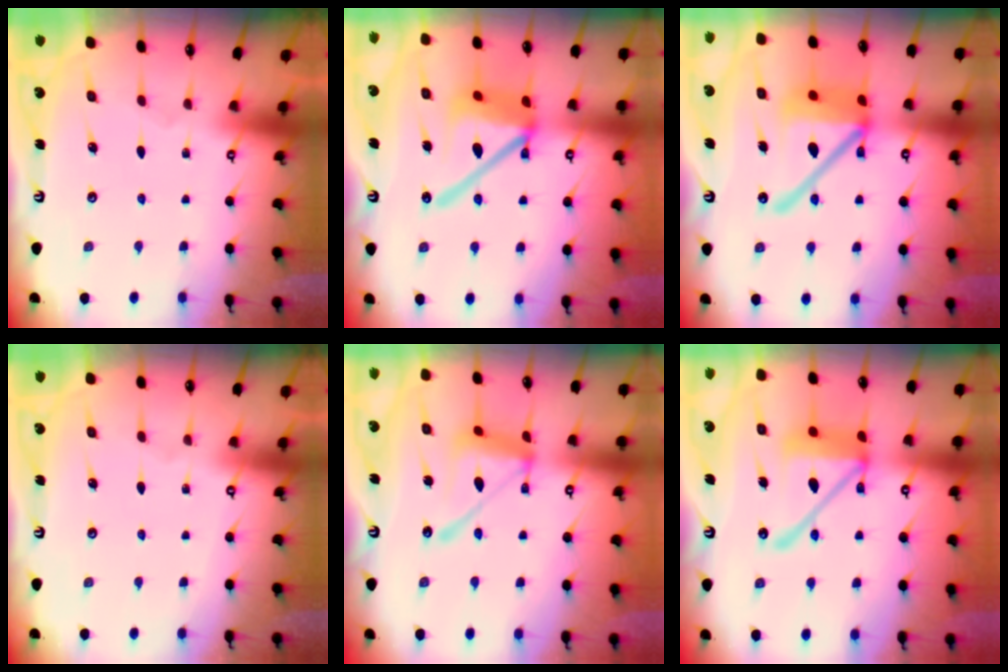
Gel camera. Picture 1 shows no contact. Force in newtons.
{"total": 16.5, "press": 16.4, "slide": 2.0}
{"total": 18.1, "press": 17.9, "slide": 2.6}
{"total": 0.0}
{"total": 14.3, "press": 14.2, "slide": 1.3}
{"total": 16.6, "press": 16.5, "slide": 1.8}